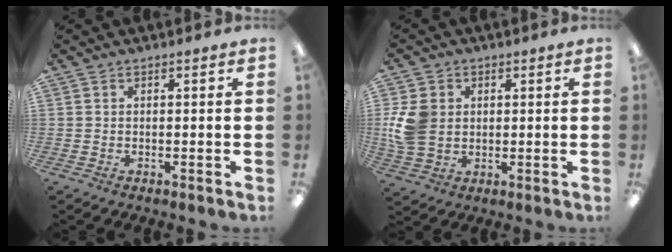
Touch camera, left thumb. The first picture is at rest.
{"total": 9.3, "force": [1.0, 7.8, 5.0], "torque": [-0.107, 0.010, 0.022]}